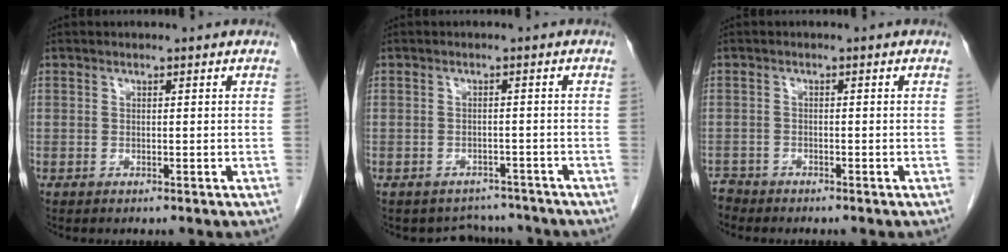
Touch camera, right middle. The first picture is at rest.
{"total": 4.9, "force": [-4.4, 2.2, -0.6], "torque": [0.012, 0.018, -0.054]}
{"total": 2.0, "force": [-1.9, 0.4, -0.5], "torque": [0.005, -0.006, -0.038]}